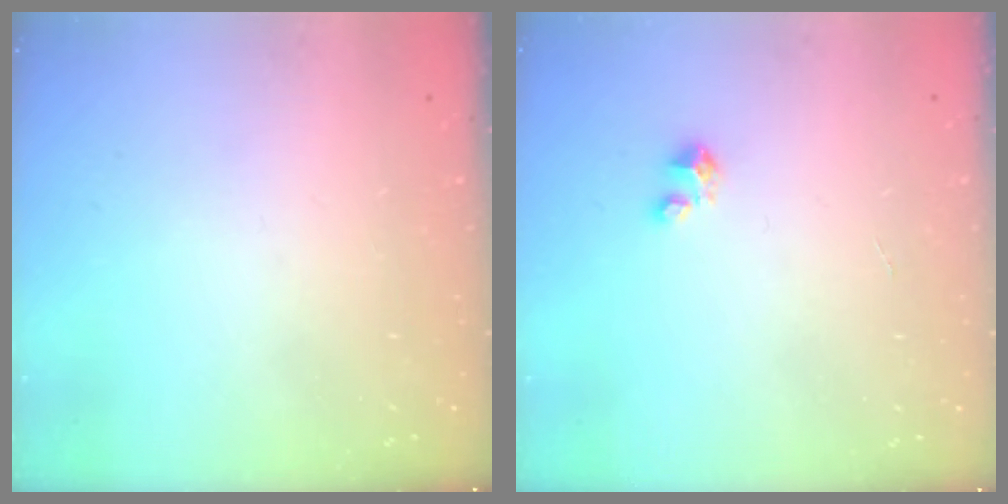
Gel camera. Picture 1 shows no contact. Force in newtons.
{"total": 2.1, "press": 2.1, "slide": 0.1}